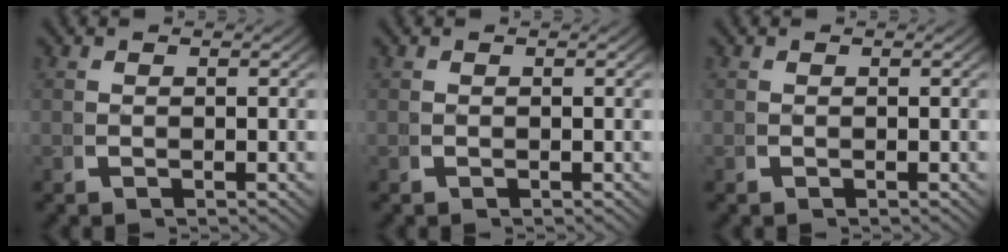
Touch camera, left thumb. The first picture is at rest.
{"total": 0.0}
{"total": 0.0}